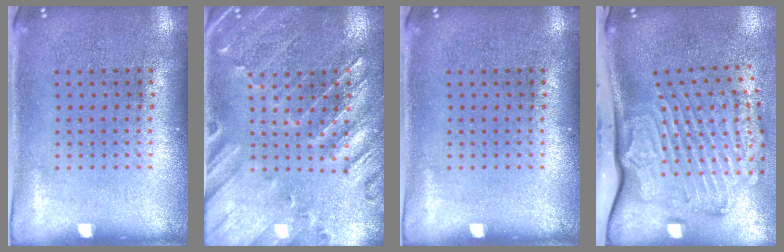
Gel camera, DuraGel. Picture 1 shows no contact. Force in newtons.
{"total": 0.6, "press": 0.5, "slide": 0.4}
{"total": 0.0}
{"total": 3.6, "press": 2.4, "slide": 2.6}